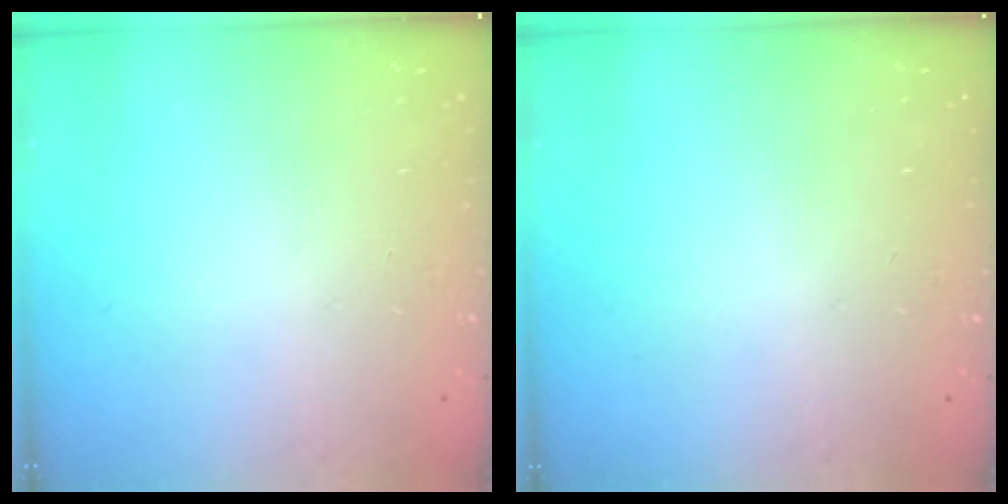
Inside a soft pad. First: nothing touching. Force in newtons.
{"total": 0.0}